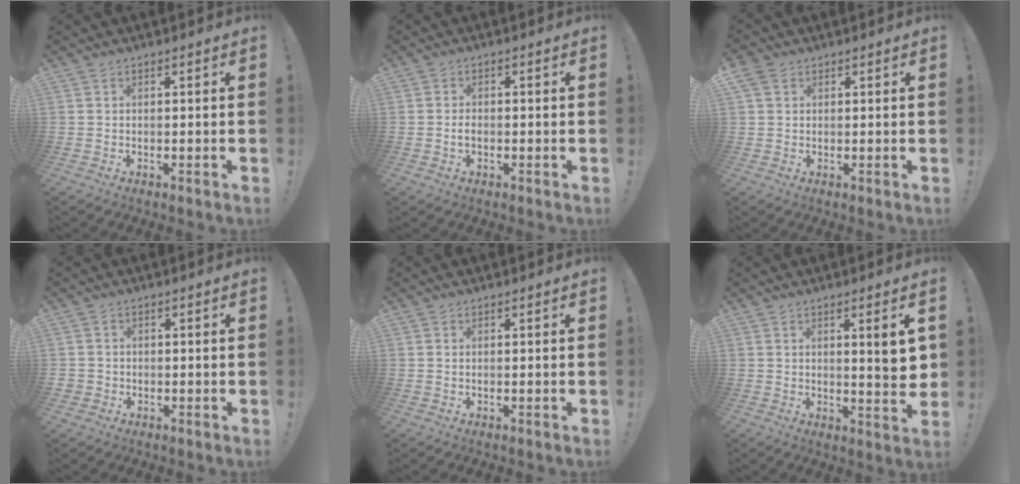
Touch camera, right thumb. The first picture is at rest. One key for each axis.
{"total": 1.6, "fx": -0.8, "fy": 1.0, "fz": 0.9, "tx": -0.015, "ty": 0.004, "tz": -0.014}
{"total": 3.7, "fx": 2.0, "fy": 2.6, "fz": 1.9, "tx": -0.033, "ty": 0.000, "tz": 0.041}
{"total": 1.7, "fx": -0.6, "fy": 1.4, "fz": 0.7, "tx": -0.012, "ty": 0.004, "tz": -0.011}
{"total": 0.0}
{"total": 6.6, "fx": 1.9, "fy": 0.7, "fz": 6.3, "tx": -0.073, "ty": -0.017, "tz": 0.025}